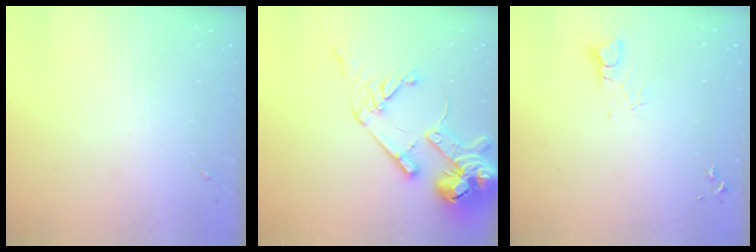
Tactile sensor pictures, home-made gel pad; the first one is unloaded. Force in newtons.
{"total": 23.3, "press": 23.1, "slide": 3.0}
{"total": 3.2, "press": 3.2, "slide": 0.3}